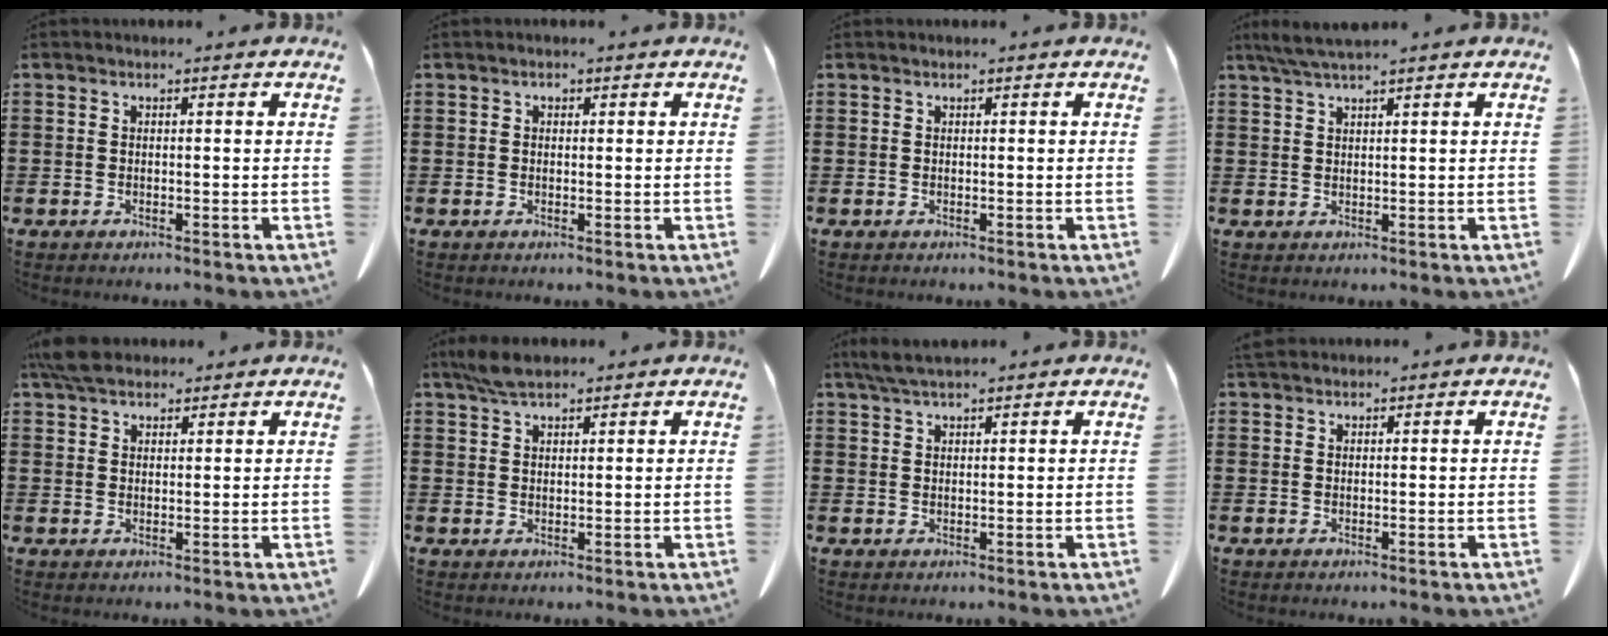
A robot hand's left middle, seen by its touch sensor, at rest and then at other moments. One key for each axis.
{"total": 0.6, "fx": 0.2, "fy": 0.4, "fz": 0.4, "tx": -0.010, "ty": 0.004, "tz": 0.004}
{"total": 0.0}
{"total": 3.0, "fx": 2.5, "fy": 0.0, "fz": 1.8, "tx": -0.039, "ty": -0.001, "tz": 0.047}
{"total": 4.7, "fx": 3.9, "fy": 1.7, "fz": 2.0, "tx": -0.049, "ty": 0.002, "tz": 0.076}
{"total": 3.9, "fx": 3.1, "fy": 1.2, "fz": 2.0, "tx": -0.048, "ty": 0.003, "tz": 0.058}
{"total": 3.3, "fx": 2.7, "fy": 0.5, "fz": 1.7, "tx": -0.041, "ty": -0.001, "tz": 0.051}
{"total": 1.7, "fx": 1.6, "fy": 0.5, "fz": 0.5, "tx": -0.014, "ty": 0.003, "tz": 0.031}